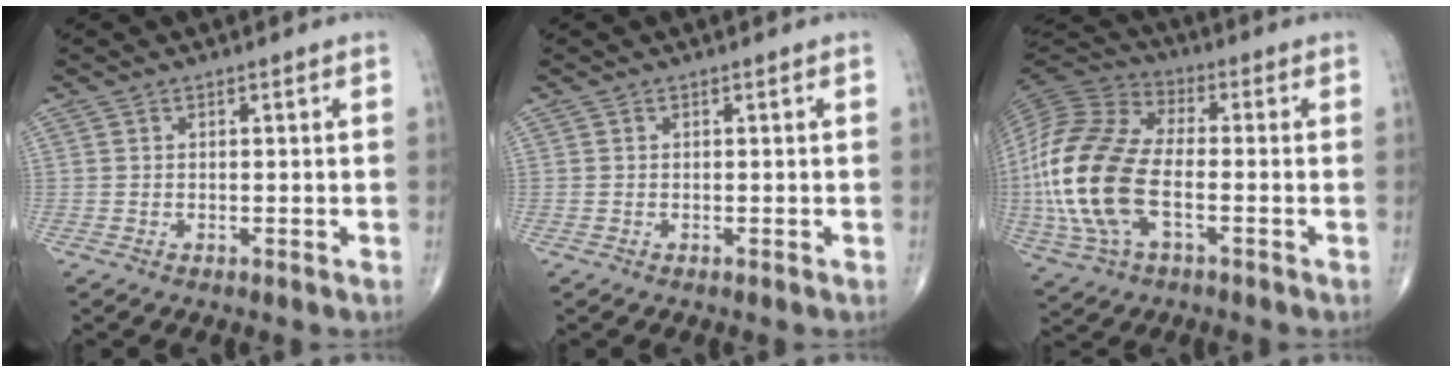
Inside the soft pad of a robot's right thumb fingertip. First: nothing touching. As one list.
[{"total": 0.0}, {"total": 21.2, "force": [-3.4, 11.2, 17.7], "torque": [-0.397, 0.012, -0.064]}]